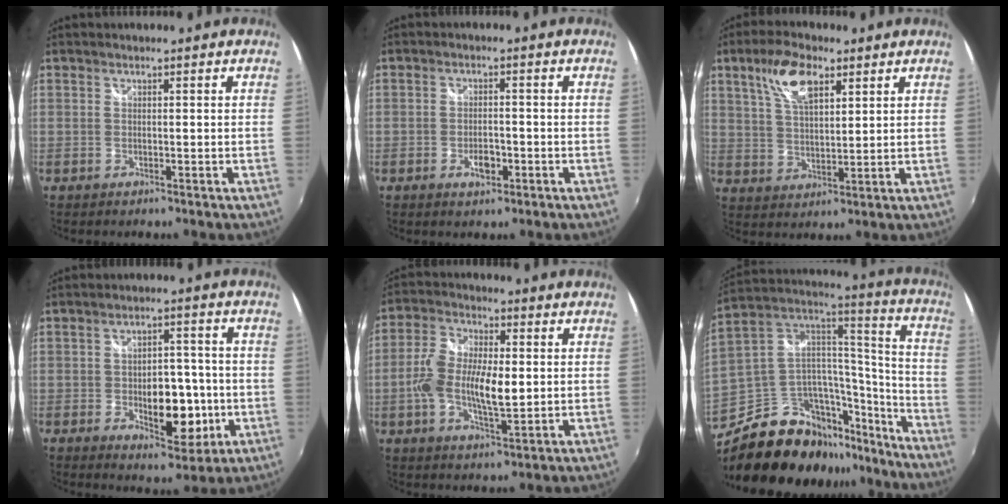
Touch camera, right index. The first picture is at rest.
{"total": 3.9, "force": [-1.6, 2.1, 2.8], "torque": [-0.055, -0.003, -0.027]}
{"total": 9.5, "force": [5.0, 4.2, 6.9], "torque": [-0.130, 0.015, 0.094]}
{"total": 11.0, "force": [-2.8, 5.9, 8.9], "torque": [-0.139, 0.000, -0.028]}
{"total": 11.0, "force": [-0.8, 4.7, 9.9], "torque": [-0.198, 0.002, -0.021]}
{"total": 24.0, "force": [-16.8, 13.5, 10.6], "torque": [-0.185, 0.068, -0.255]}